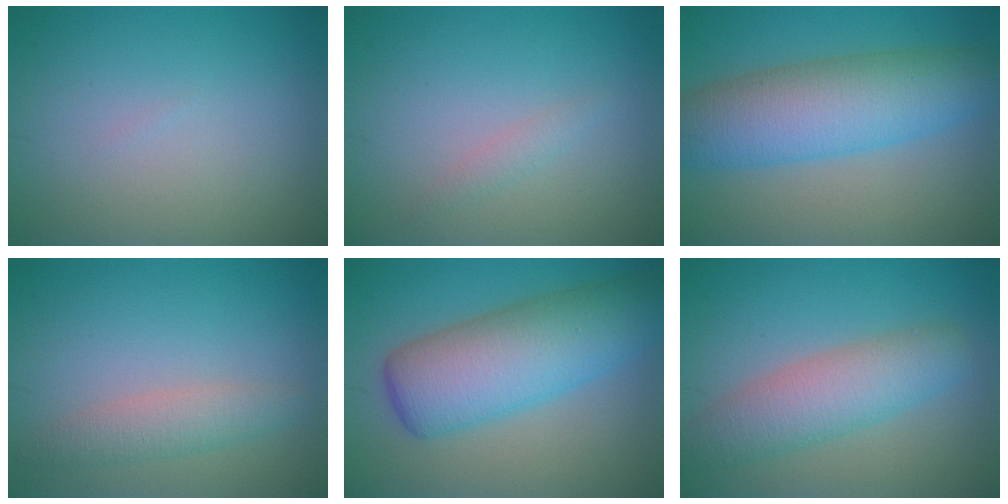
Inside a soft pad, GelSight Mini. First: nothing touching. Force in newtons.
{"total": 1.0, "press": 1.0, "slide": 0.0}
{"total": 8.4, "press": 8.4, "slide": 0.1}
{"total": 2.5, "press": 2.5, "slide": 0.1}
{"total": 8.8, "press": 8.7, "slide": 0.2}
{"total": 5.2, "press": 5.2, "slide": 0.2}